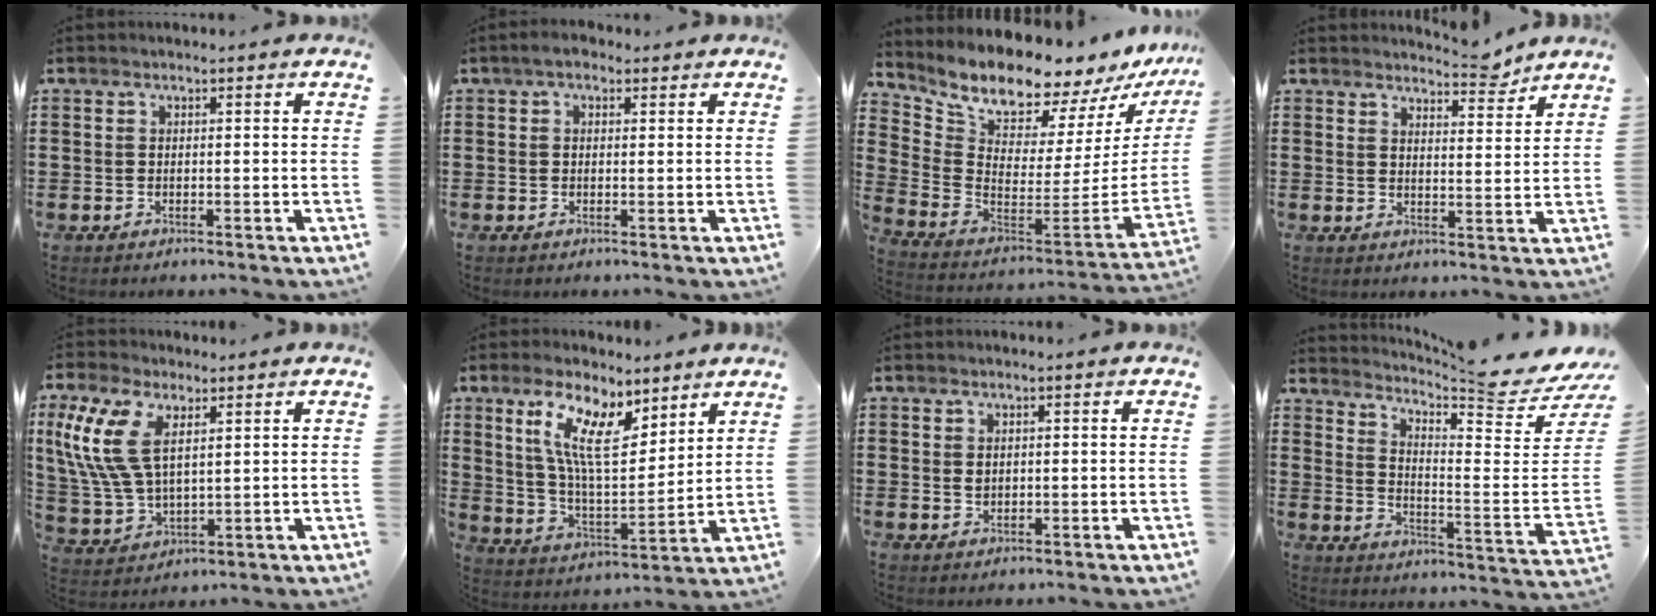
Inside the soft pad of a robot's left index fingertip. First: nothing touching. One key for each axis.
{"total": 2.0, "fx": 1.0, "fy": 1.2, "fz": 1.2, "tx": -0.027, "ty": 0.008, "tz": 0.018}
{"total": 9.4, "fx": 9.0, "fy": 1.6, "fz": 2.4, "tx": -0.079, "ty": -0.089, "tz": 0.151}
{"total": 5.2, "fx": 4.9, "fy": 0.7, "fz": 1.4, "tx": -0.018, "ty": -0.026, "tz": 0.084}
{"total": 10.9, "fx": 4.2, "fy": 5.6, "fz": 8.3, "tx": -0.212, "ty": 0.000, "tz": 0.070}
{"total": 11.4, "fx": 7.6, "fy": 3.6, "fz": 7.7, "tx": -0.170, "ty": -0.017, "tz": 0.140}
{"total": 1.0, "fx": 0.2, "fy": 0.8, "fz": 0.5, "tx": -0.013, "ty": 0.007, "tz": 0.003}
{"total": 5.9, "fx": 5.5, "fy": -1.0, "fz": 2.1, "tx": -0.048, "ty": -0.074, "tz": 0.080}